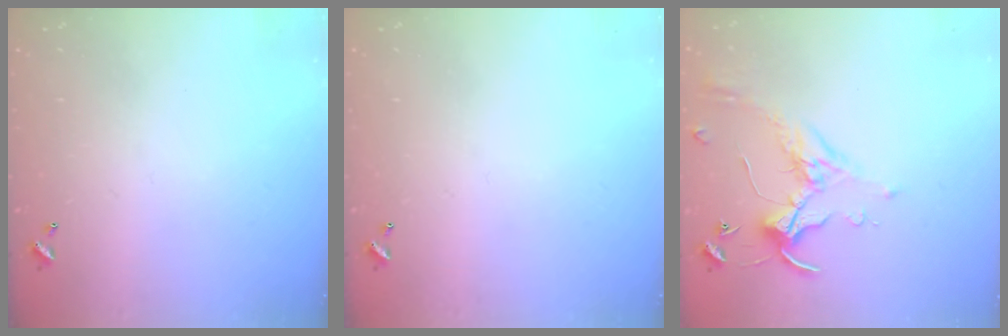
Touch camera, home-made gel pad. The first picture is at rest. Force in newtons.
{"total": 0.0}
{"total": 0.7, "press": 0.6, "slide": 0.4}